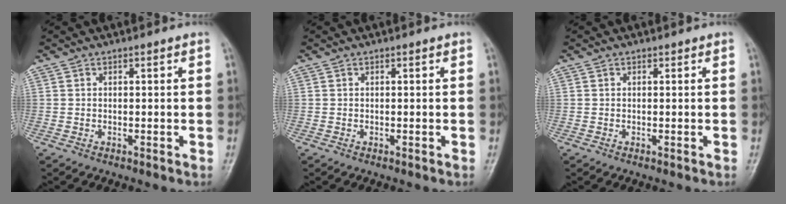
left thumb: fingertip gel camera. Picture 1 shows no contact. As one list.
[{"total": 0.0}, {"total": 0.0}]